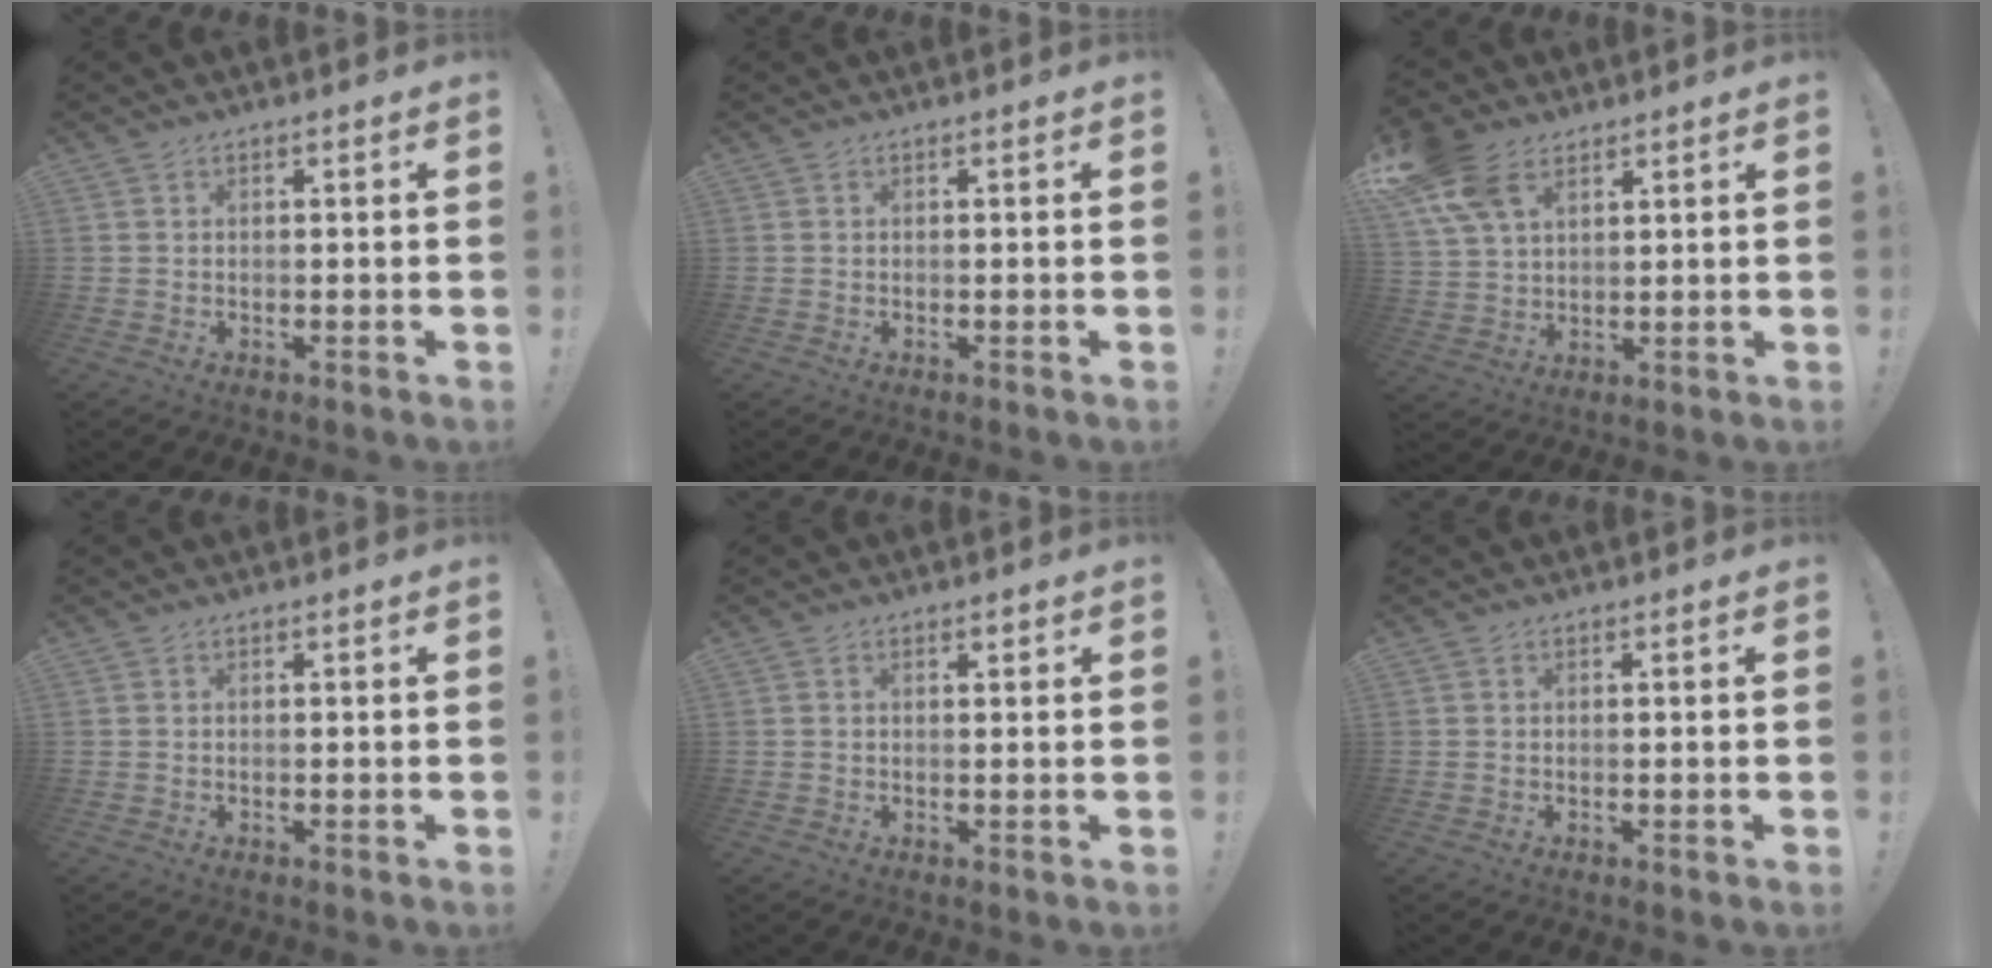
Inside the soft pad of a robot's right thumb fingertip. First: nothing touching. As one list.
[{"total": 0.0}, {"total": 12.1, "force": [6.6, 7.2, 7.1], "torque": [-0.145, -0.025, 0.130]}, {"total": 0.0}, {"total": 0.8, "force": [0.6, 0.3, 0.4], "torque": [-0.003, -0.002, 0.009]}, {"total": 0.0}]